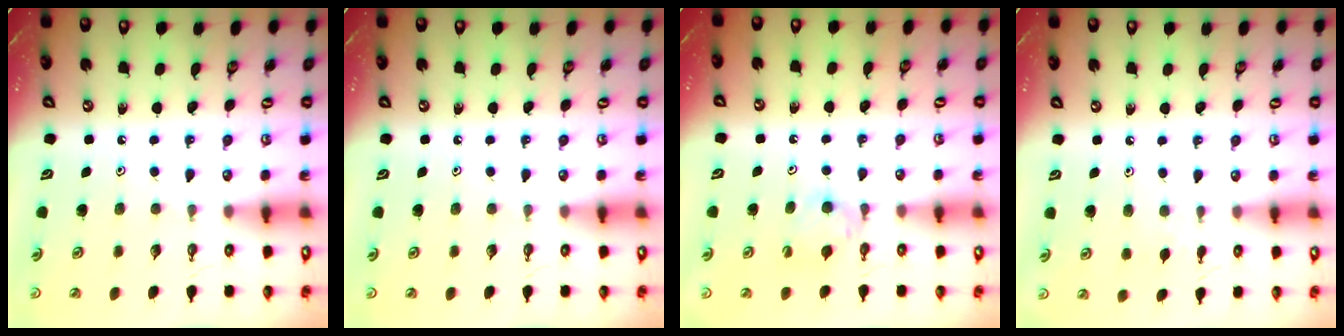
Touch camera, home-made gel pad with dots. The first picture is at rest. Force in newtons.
{"total": 0.0}
{"total": 5.6, "press": 5.6, "slide": 0.8}
{"total": 2.8, "press": 2.7, "slide": 0.5}